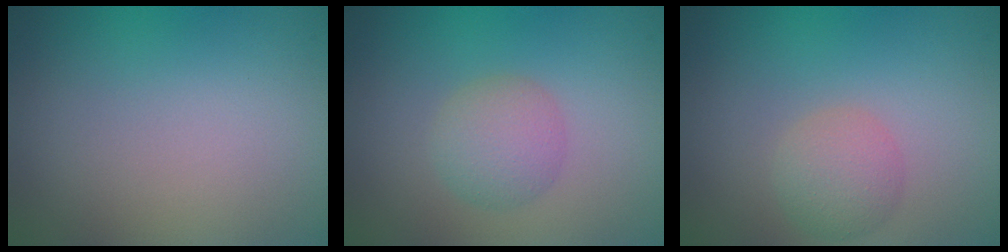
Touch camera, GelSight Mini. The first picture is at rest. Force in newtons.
{"total": 2.9, "press": 2.9, "slide": 0.1}
{"total": 2.6, "press": 2.6, "slide": 0.1}